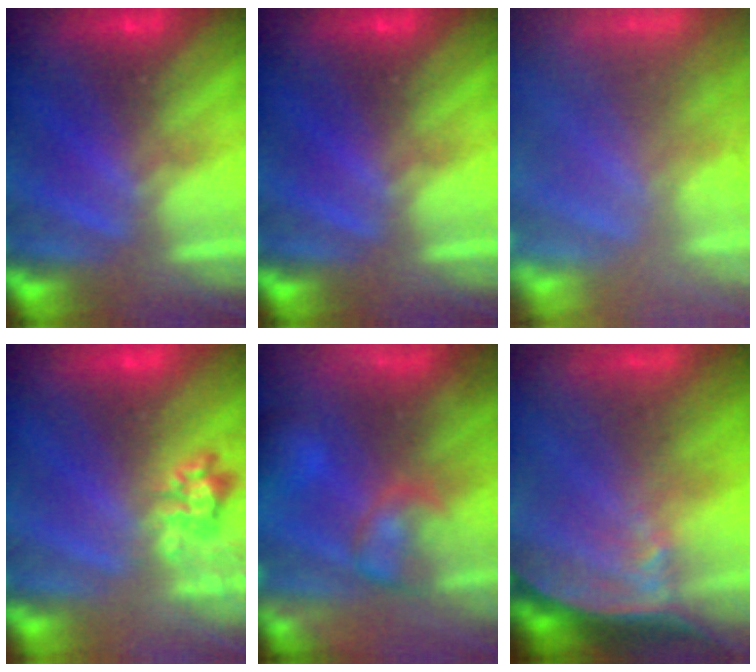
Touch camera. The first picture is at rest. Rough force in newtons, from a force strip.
{"total": 0.0}
{"total": 7.3}
{"total": 2.3}
{"total": 6.6}
{"total": 7.6}